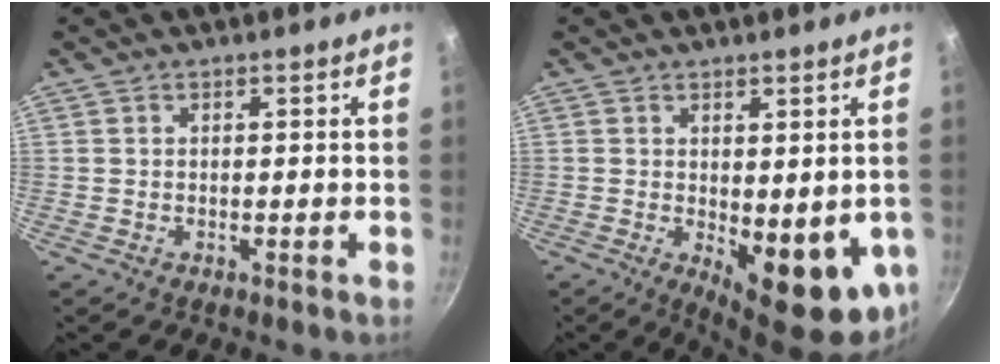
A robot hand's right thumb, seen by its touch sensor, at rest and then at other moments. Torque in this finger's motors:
{"motor_torque": [-0.18, 0.95, 0.17, -0.06, 0.29]}